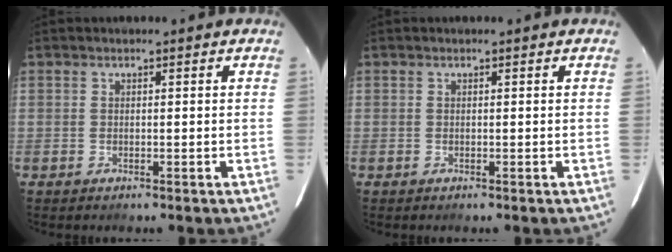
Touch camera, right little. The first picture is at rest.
{"total": 0.0}